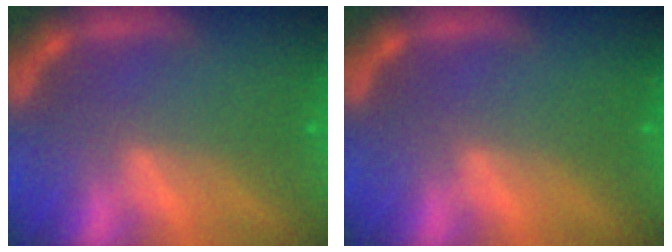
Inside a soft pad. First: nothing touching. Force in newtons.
{"total": 0.0}